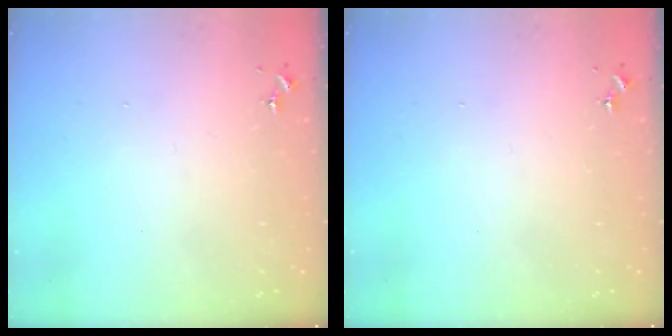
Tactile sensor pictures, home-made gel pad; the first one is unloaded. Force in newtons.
{"total": 0.0}